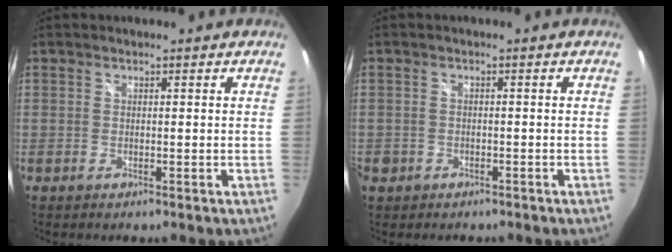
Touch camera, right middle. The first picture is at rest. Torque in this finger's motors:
{"motor_torque": [-0.10, -0.33, 0.03, 0.01]}